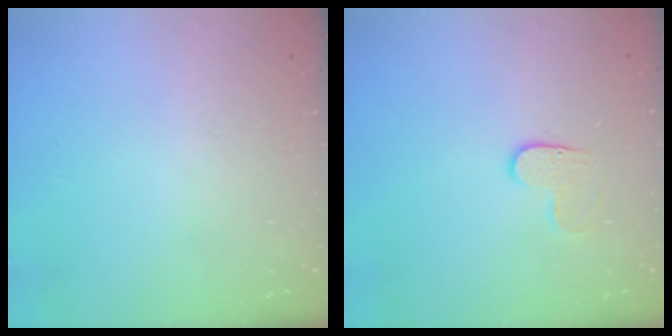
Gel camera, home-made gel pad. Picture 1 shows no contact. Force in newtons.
{"total": 5.1, "press": 5.1, "slide": 0.5}